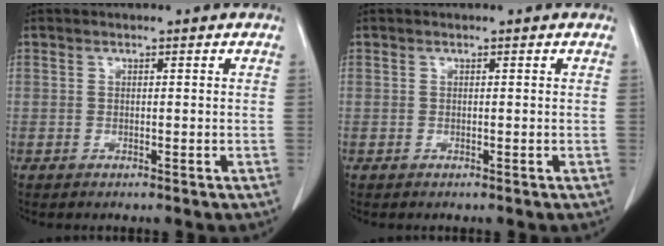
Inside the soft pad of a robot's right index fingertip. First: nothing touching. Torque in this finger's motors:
{"motor_torque": [0.00, 0.00, 0.07, 0.00]}